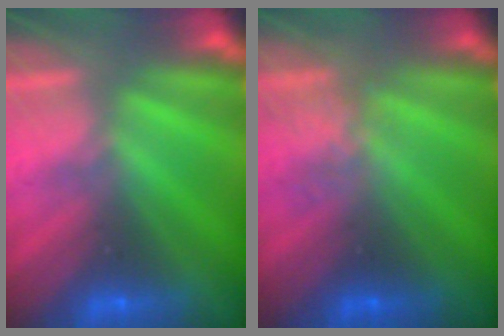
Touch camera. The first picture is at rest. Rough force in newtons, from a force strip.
{"total": 1.9}